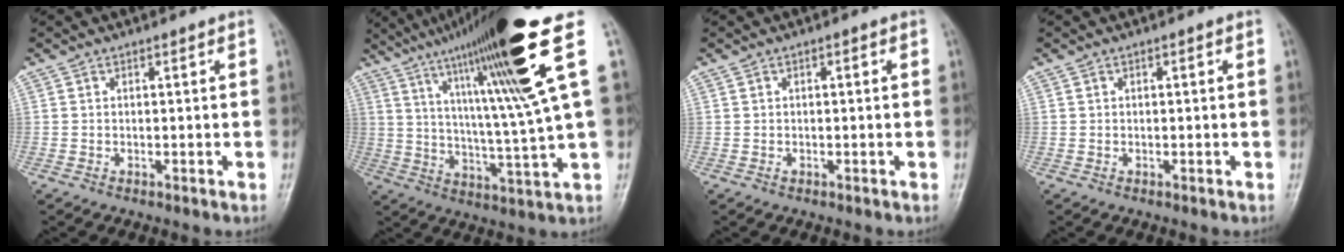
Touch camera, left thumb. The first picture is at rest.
{"total": 21.0, "force": [10.0, 0.0, 18.5], "torque": [-0.279, -0.038, 0.160]}
{"total": 0.6, "force": [-0.2, 0.5, 0.3], "torque": [-0.004, 0.000, -0.004]}
{"total": 0.0}